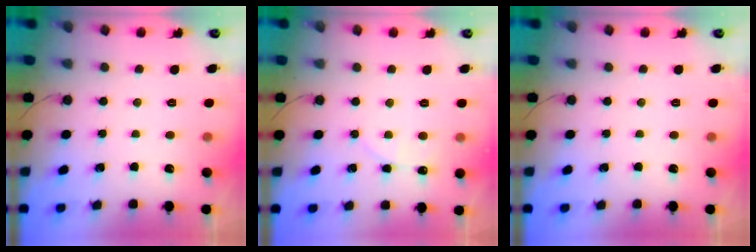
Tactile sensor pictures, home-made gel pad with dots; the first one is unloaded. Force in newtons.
{"total": 2.7, "press": 2.7, "slide": 0.4}
{"total": 0.0}